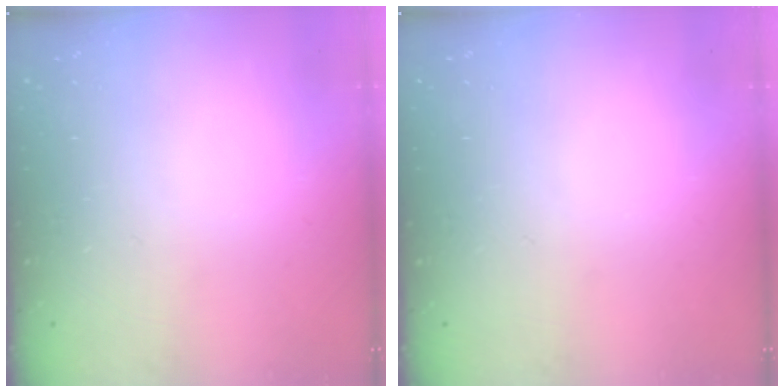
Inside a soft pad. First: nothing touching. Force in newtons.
{"total": 0.0}